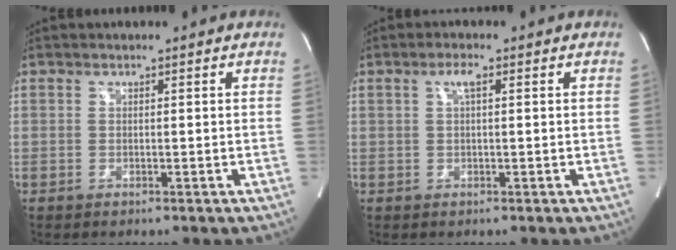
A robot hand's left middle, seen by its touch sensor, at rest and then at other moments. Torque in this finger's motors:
{"motor_torque": [0.48, 0.11, 0.12, 0.01]}